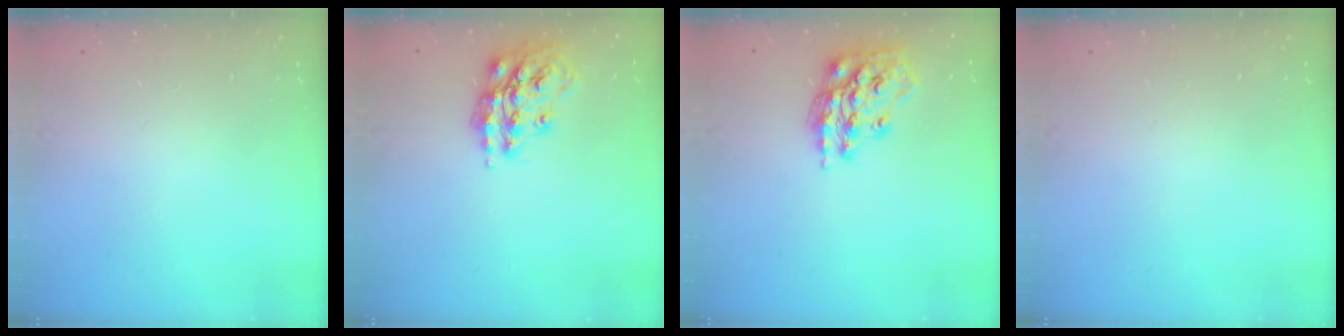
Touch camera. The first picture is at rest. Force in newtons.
{"total": 15.1, "press": 15.0, "slide": 1.0}
{"total": 16.3, "press": 16.2, "slide": 1.1}
{"total": 0.0}